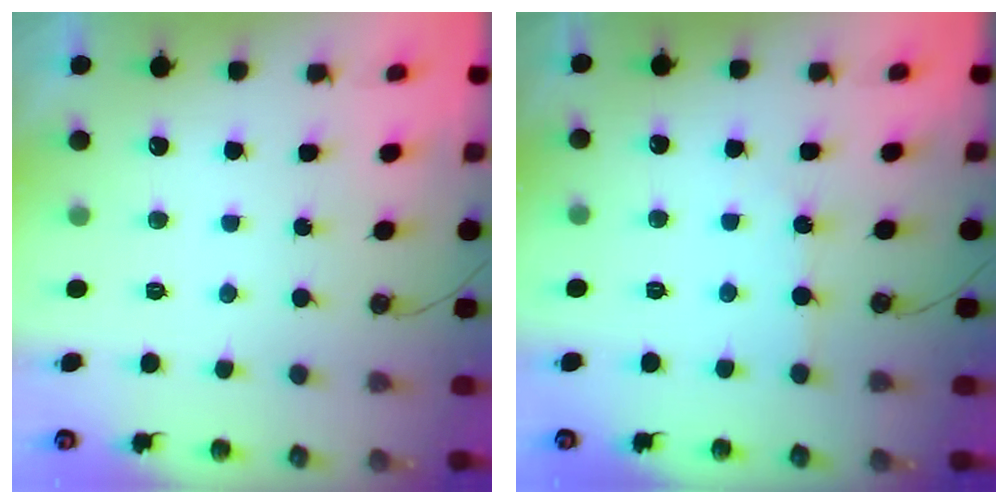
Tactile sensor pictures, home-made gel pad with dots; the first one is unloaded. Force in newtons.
{"total": 2.5, "press": 2.5, "slide": 0.4}